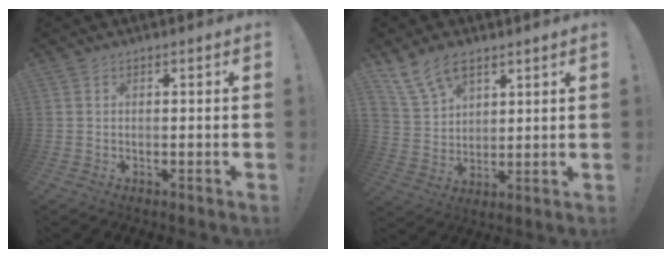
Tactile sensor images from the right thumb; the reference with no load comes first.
{"total": 10.6, "force": [7.3, 6.3, 4.4], "torque": [-0.088, -0.033, 0.146]}